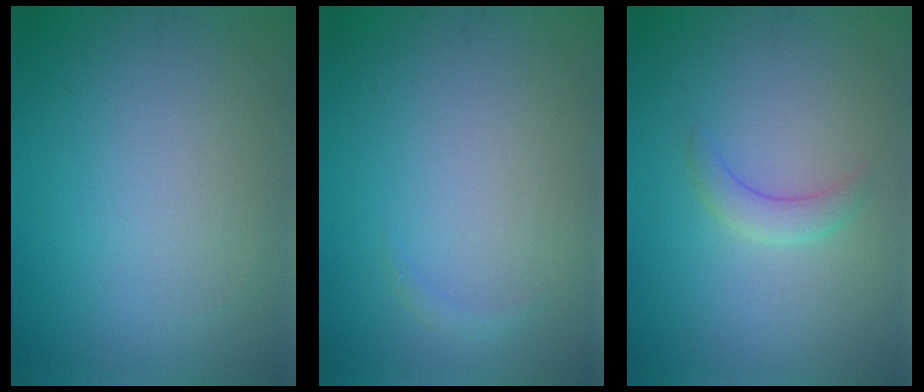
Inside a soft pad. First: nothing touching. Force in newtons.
{"total": 0.6, "press": 0.6, "slide": 0.0}
{"total": 1.7, "press": 1.7, "slide": 0.0}